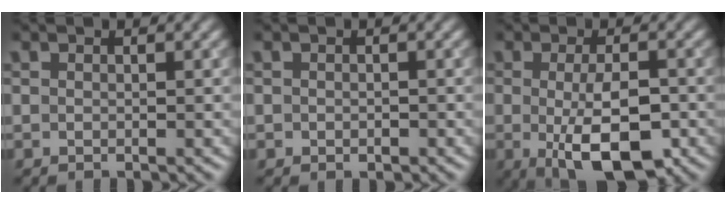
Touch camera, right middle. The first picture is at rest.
{"total": 0.6, "force": [-0.1, 0.5, 0.3], "torque": [-0.002, -0.004, -0.002]}
{"total": 6.8, "force": [-1.7, 2.3, 6.1], "torque": [-0.101, -0.009, -0.025]}